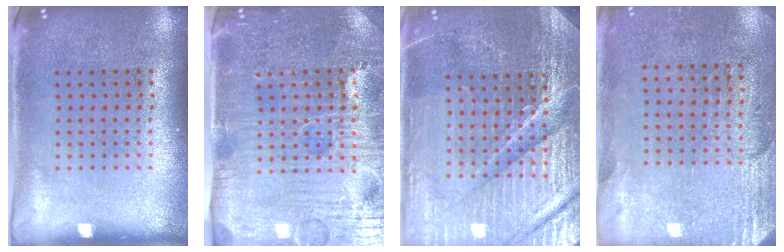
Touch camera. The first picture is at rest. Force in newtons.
{"total": 4.9, "press": 4.4, "slide": 2.0}
{"total": 5.4, "press": 5.0, "slide": 2.0}
{"total": 2.8, "press": 2.5, "slide": 1.2}